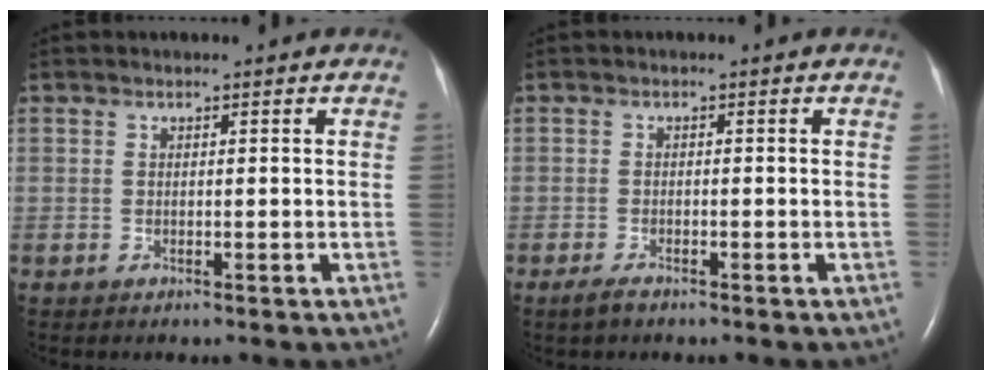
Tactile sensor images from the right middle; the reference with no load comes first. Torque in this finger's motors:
{"motor_torque": [0.22, -0.19, -0.04, 0.00]}